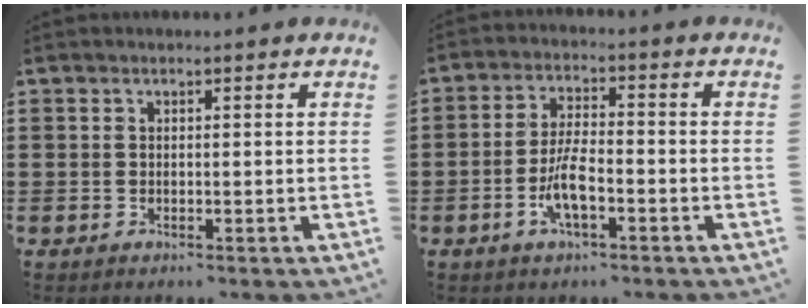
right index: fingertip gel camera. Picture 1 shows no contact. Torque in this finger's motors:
{"motor_torque": [1.80, 0.34, 0.49, 0.19]}